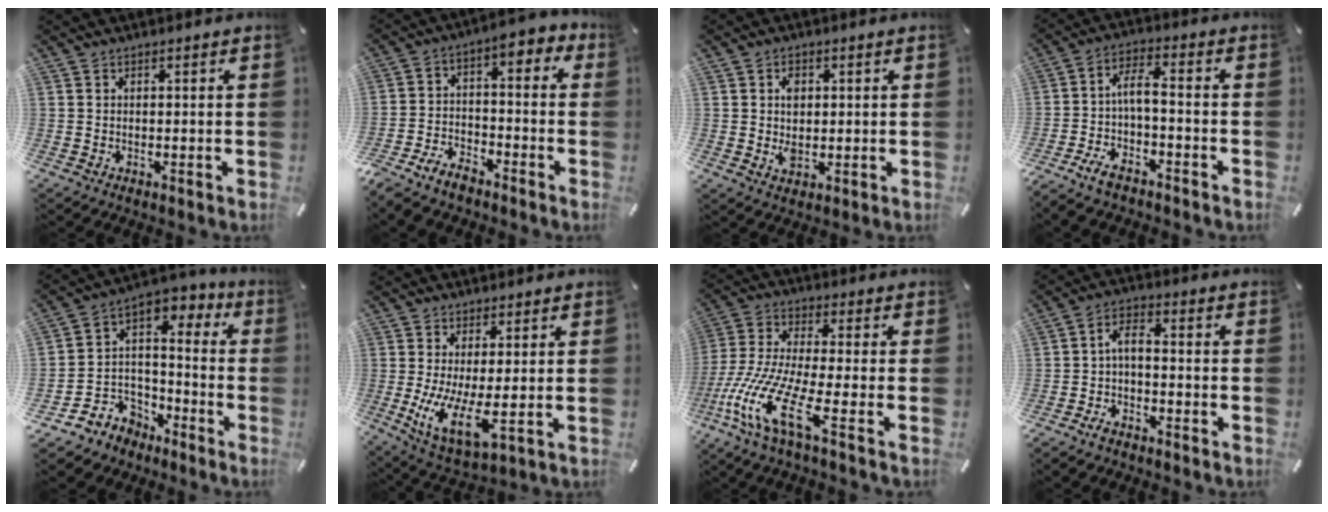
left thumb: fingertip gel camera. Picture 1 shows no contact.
{"total": 7.9, "force": [-5.8, 4.2, 3.2], "torque": [-0.066, 0.026, -0.114]}
{"total": 4.2, "force": [0.5, 3.2, 2.7], "torque": [-0.040, 0.000, 0.007]}
{"total": 6.1, "force": [-2.4, 2.0, 5.3], "torque": [-0.106, 0.003, -0.047]}
{"total": 9.0, "force": [-3.8, 8.0, 1.9], "torque": [-0.065, 0.004, -0.065]}
{"total": 10.0, "force": [0.2, 3.3, 9.4], "torque": [-0.188, -0.034, 0.008]}
{"total": 16.7, "force": [-6.7, 3.6, 14.8], "torque": [-0.317, -0.005, -0.115]}
{"total": 3.8, "force": [-1.9, 1.4, 3.0], "torque": [-0.061, 0.011, -0.039]}